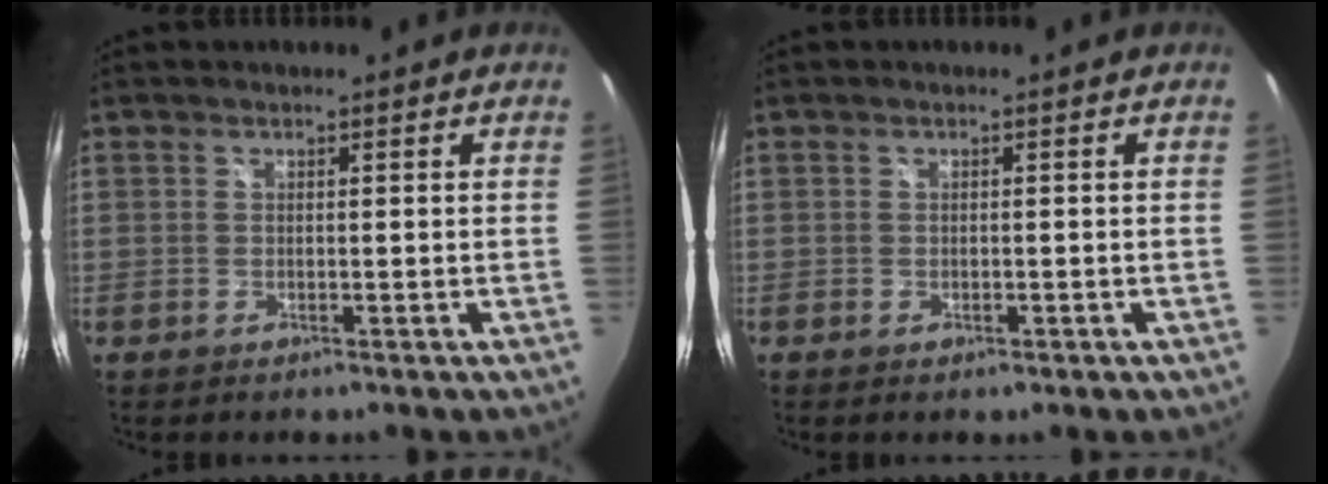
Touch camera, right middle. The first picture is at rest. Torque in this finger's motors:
{"motor_torque": [-0.15, 0.08, 0.07, -0.01]}